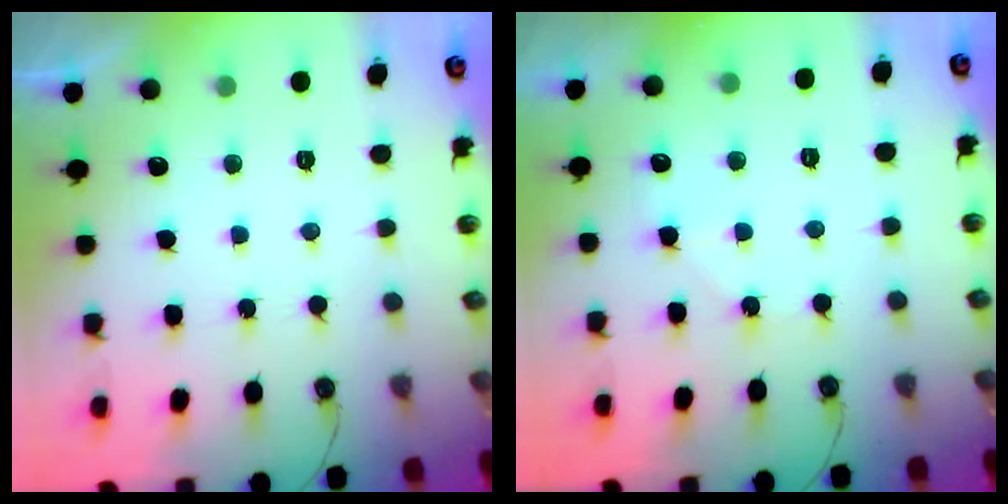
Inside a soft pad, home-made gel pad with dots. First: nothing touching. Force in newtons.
{"total": 4.7, "press": 4.7, "slide": 0.6}